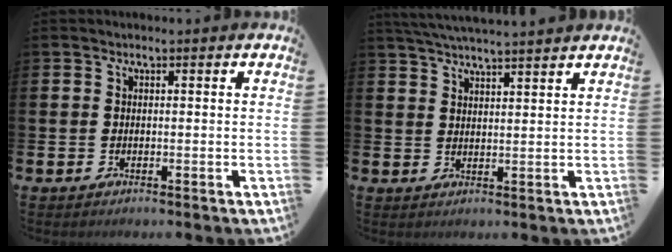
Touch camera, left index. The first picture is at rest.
{"total": 4.1, "force": [4.0, -0.5, 0.8], "torque": [-0.033, -0.012, 0.074]}